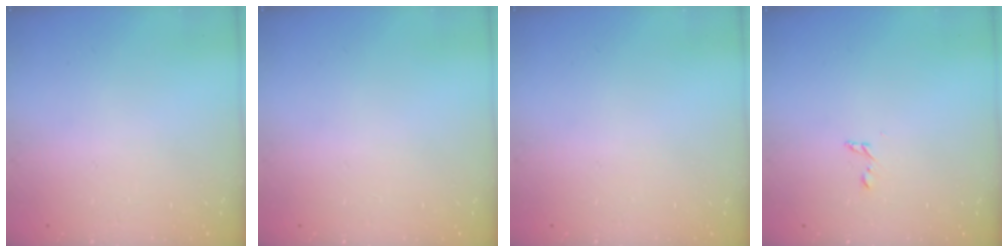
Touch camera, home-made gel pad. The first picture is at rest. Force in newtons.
{"total": 0.0}
{"total": 0.0}
{"total": 2.5, "press": 2.5, "slide": 0.2}